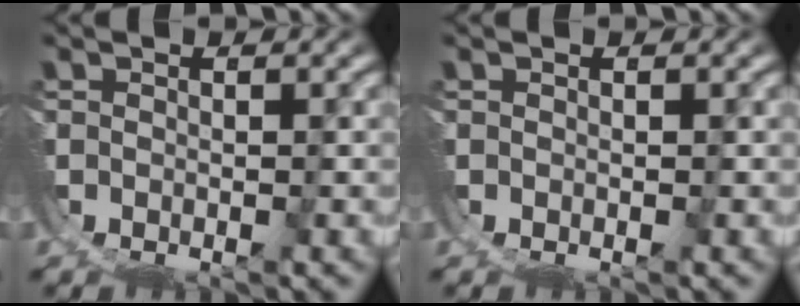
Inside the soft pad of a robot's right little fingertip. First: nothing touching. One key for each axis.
{"total": 0.0}